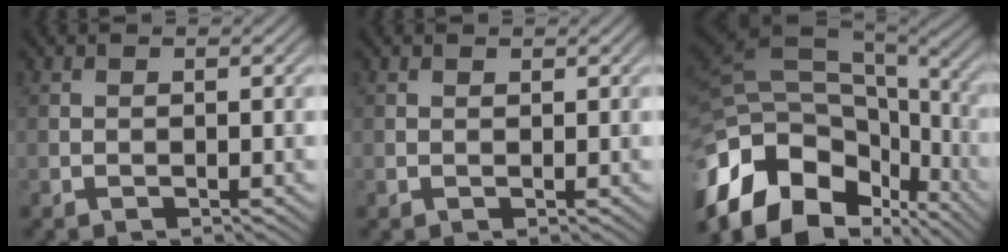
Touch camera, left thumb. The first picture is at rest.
{"total": 0.6, "force": [0.5, 0.3, 0.1], "torque": [0.000, 0.000, 0.011]}
{"total": 16.7, "force": [-6.8, 10.4, 11.1], "torque": [-0.258, -0.023, -0.108]}